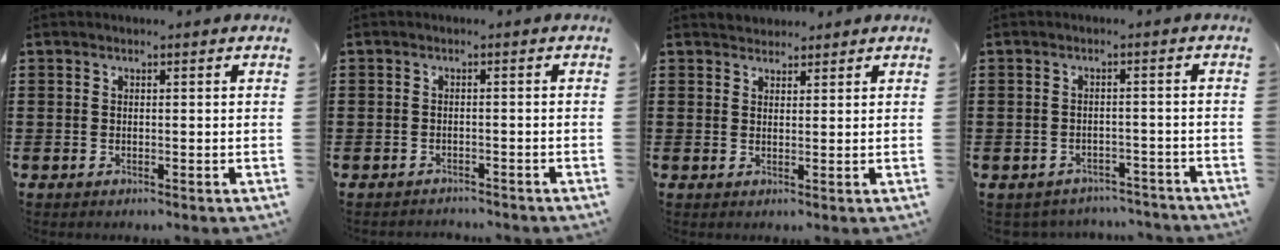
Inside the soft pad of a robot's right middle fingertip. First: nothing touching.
{"total": 1.6, "force": [-1.5, 0.4, -0.3], "torque": [0.001, 0.004, -0.035]}
{"total": 1.8, "force": [1.6, 0.7, -0.4], "torque": [0.011, 0.004, 0.031]}
{"total": 2.6, "force": [-2.5, 0.5, -0.2], "torque": [-0.007, 0.000, -0.056]}